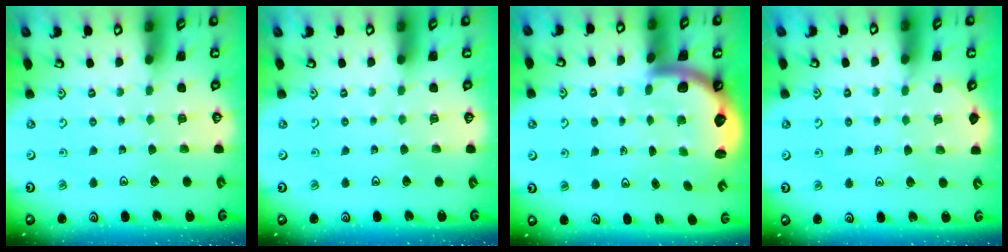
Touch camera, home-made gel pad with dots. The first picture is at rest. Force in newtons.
{"total": 0.0}
{"total": 3.0, "press": 2.9, "slide": 0.4}
{"total": 1.6, "press": 1.5, "slide": 0.3}